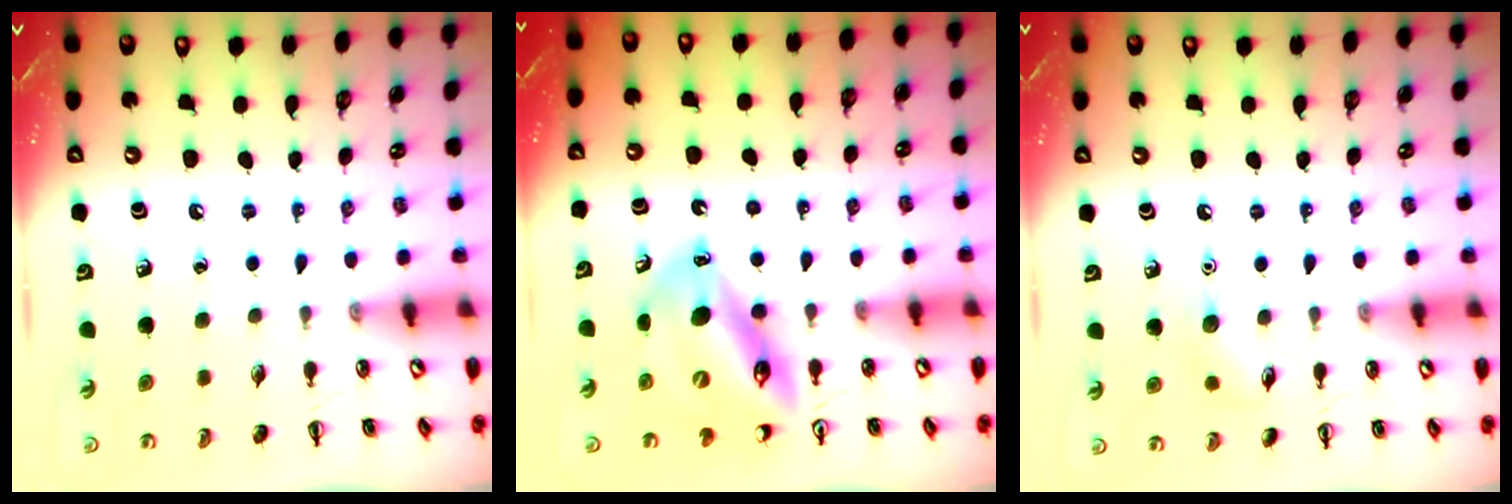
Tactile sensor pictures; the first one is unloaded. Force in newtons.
{"total": 13.8, "press": 13.1, "slide": 4.2}
{"total": 6.0, "press": 5.8, "slide": 1.5}